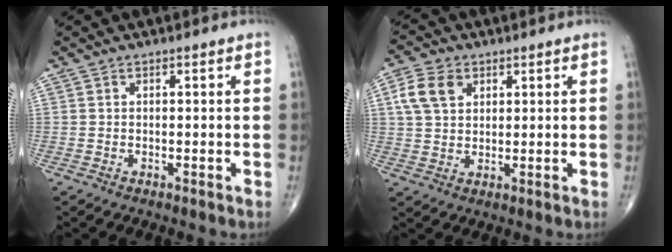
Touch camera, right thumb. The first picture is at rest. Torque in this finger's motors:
{"motor_torque": [-0.17, 0.21, 0.12, 0.10, 0.07]}